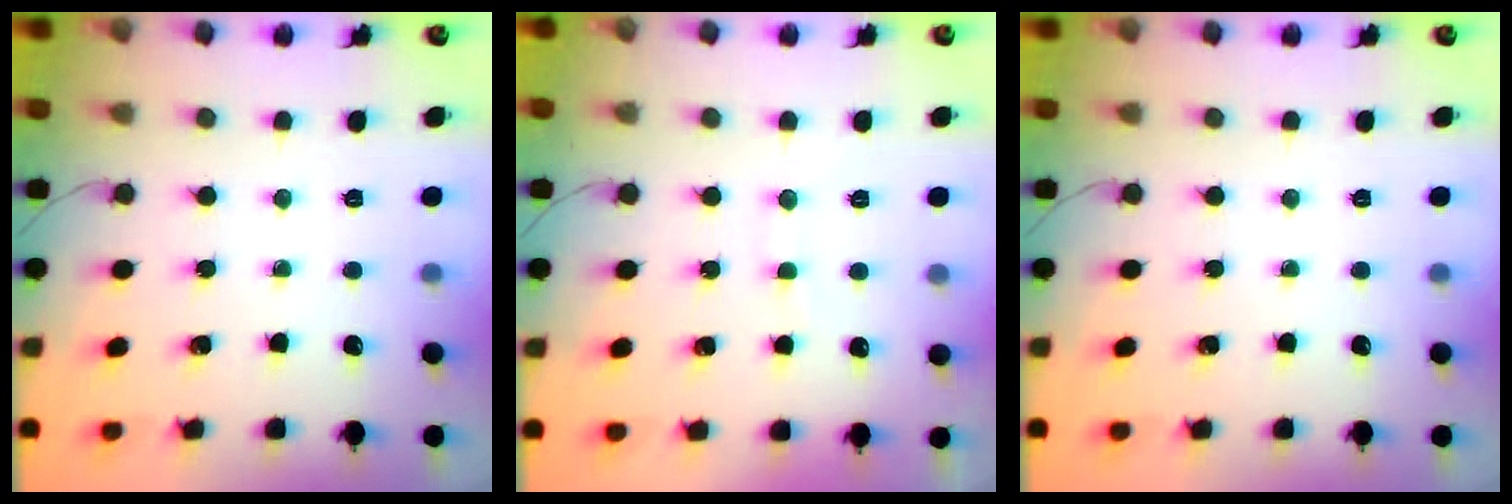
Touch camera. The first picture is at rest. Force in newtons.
{"total": 3.5, "press": 3.4, "slide": 0.9}
{"total": 0.0}